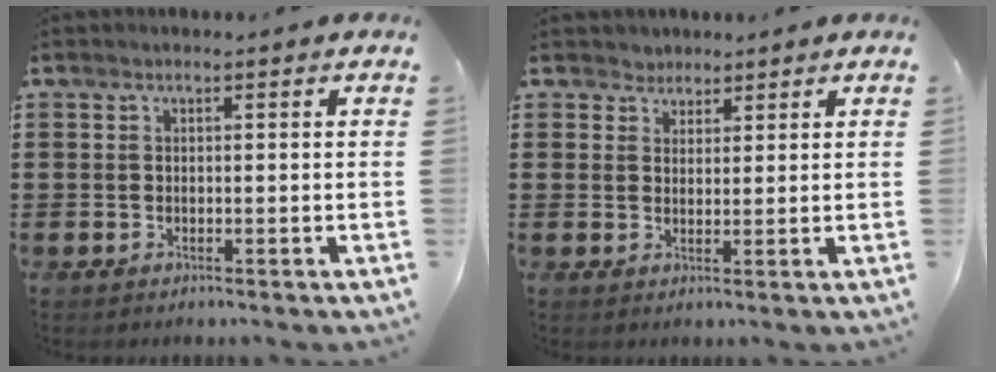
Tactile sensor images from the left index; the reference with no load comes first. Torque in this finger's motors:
{"motor_torque": [0.18, -0.41, -0.01, 0.00]}